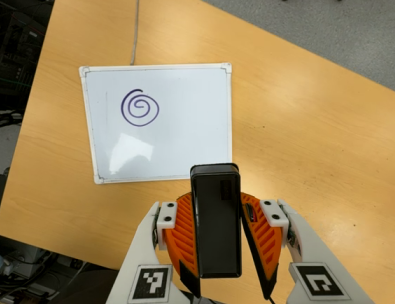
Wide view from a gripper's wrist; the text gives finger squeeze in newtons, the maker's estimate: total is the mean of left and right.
{"total": 5.7, "left": 5.2, "right": 6.2}